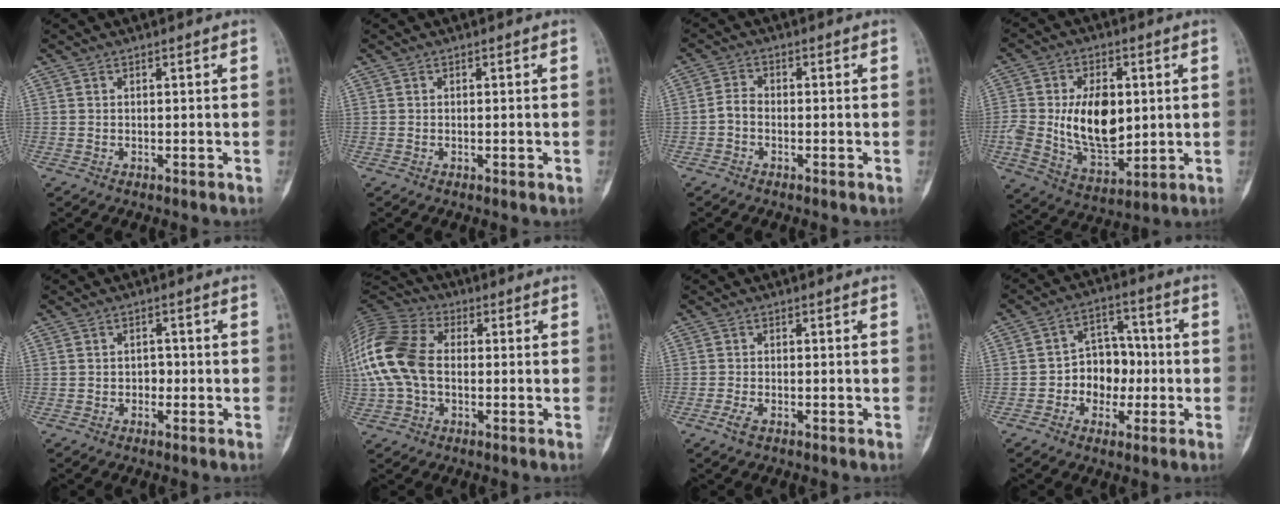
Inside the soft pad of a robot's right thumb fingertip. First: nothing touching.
{"total": 0.6, "force": [-0.2, 0.3, 0.5], "torque": [-0.002, -0.001, -0.003]}
{"total": 2.7, "force": [-1.0, 2.0, 1.6], "torque": [-0.022, 0.008, -0.030]}
{"total": 15.7, "force": [0.9, 9.7, 12.2], "torque": [-0.179, -0.007, 0.030]}
{"total": 2.1, "force": [-0.7, 1.8, 0.9], "torque": [0.008, 0.009, -0.017]}
{"total": 17.5, "force": [-0.3, 11.8, 12.8], "torque": [-0.290, 0.027, -0.013]}
{"total": 2.3, "force": [-1.3, 1.2, 1.5], "torque": [-0.031, 0.000, -0.028]}
{"total": 9.7, "force": [-1.9, 7.7, 5.5], "torque": [-0.034, 0.042, -0.038]}